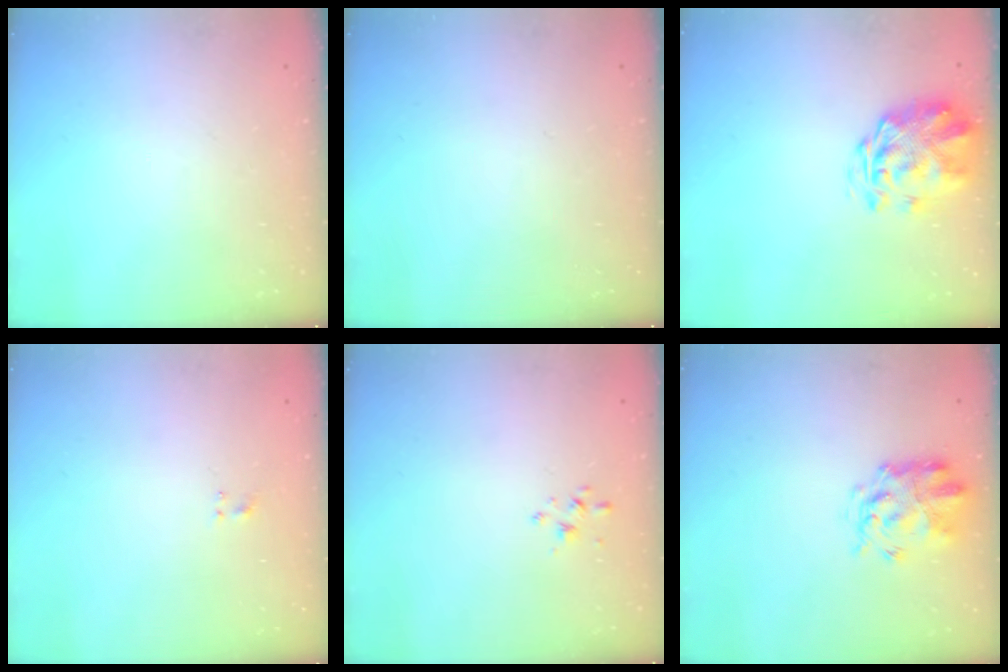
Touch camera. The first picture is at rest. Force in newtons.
{"total": 0.0}
{"total": 3.1, "press": 2.7, "slide": 1.5}
{"total": 1.0, "press": 0.6, "slide": 0.7}
{"total": 1.9, "press": 1.8, "slide": 0.7}
{"total": 3.7, "press": 3.5, "slide": 1.1}